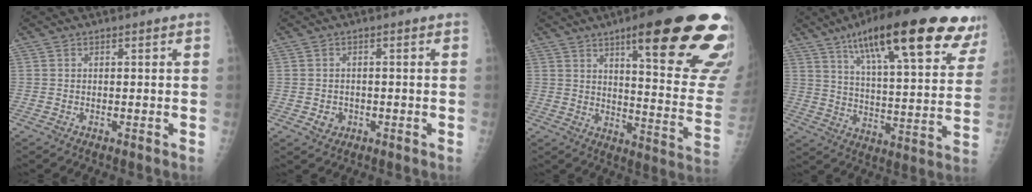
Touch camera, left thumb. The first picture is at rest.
{"total": 2.4, "force": [-0.7, 2.1, 0.8], "torque": [-0.003, 0.004, -0.004]}
{"total": 27.0, "force": [14.9, 5.4, 21.9], "torque": [-0.227, -0.057, 0.207]}
{"total": 27.8, "force": [17.0, 7.1, 20.8], "torque": [-0.281, -0.033, 0.250]}